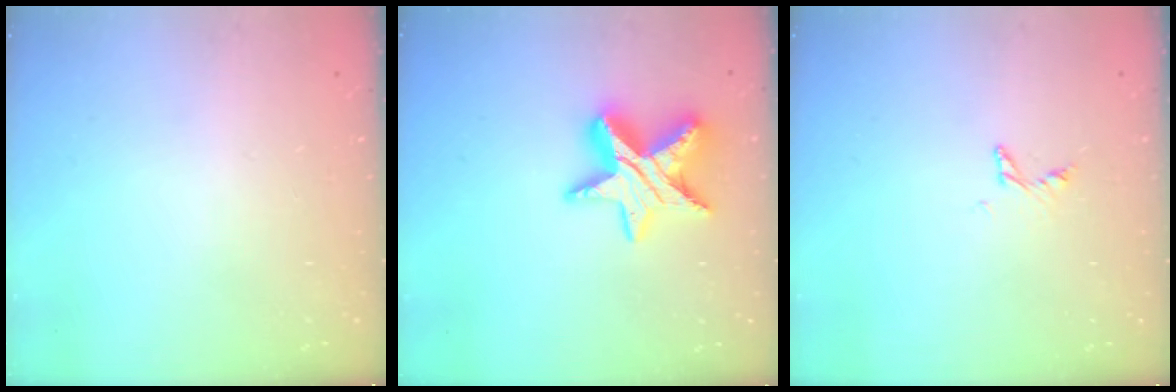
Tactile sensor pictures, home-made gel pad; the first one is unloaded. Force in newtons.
{"total": 13.3, "press": 13.2, "slide": 1.1}
{"total": 2.7, "press": 2.7, "slide": 0.1}